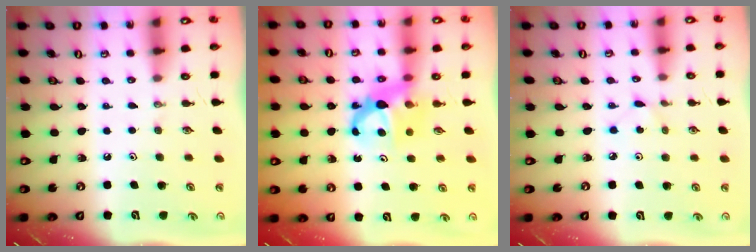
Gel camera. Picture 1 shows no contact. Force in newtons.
{"total": 6.9, "press": 6.8, "slide": 0.6}
{"total": 1.9, "press": 1.9, "slide": 0.3}